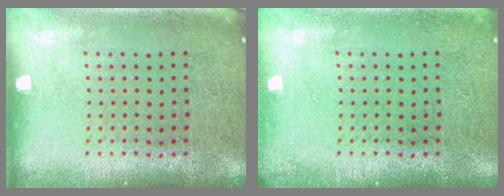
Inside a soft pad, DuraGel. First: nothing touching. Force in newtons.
{"total": 0.9, "press": 0.9, "slide": 0.1}